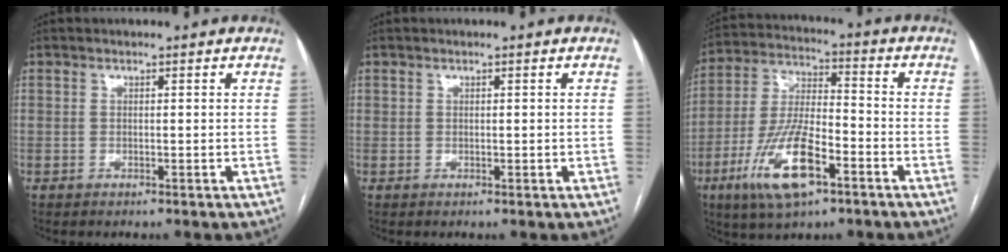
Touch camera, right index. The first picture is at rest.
{"total": 0.5, "force": [0.3, 0.4, 0.2], "torque": [-0.001, 0.003, 0.007]}
{"total": 14.3, "force": [-6.8, 4.4, 11.8], "torque": [-0.245, -0.004, -0.119]}